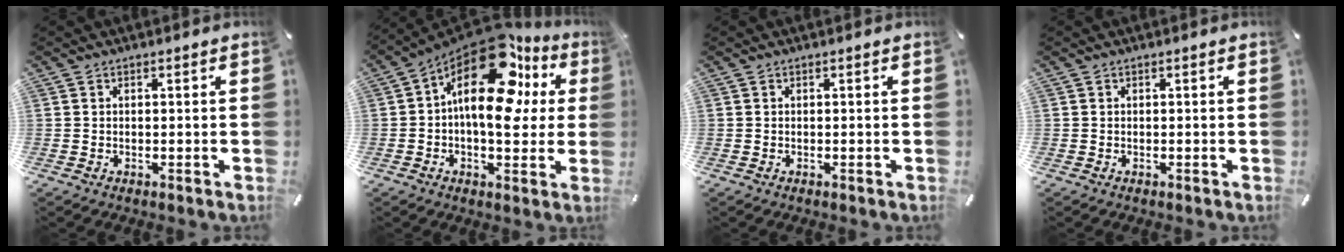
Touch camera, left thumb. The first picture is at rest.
{"total": 21.3, "force": [7.8, 11.3, 16.2], "torque": [-0.267, -0.060, 0.126]}
{"total": 0.0}
{"total": 0.0}